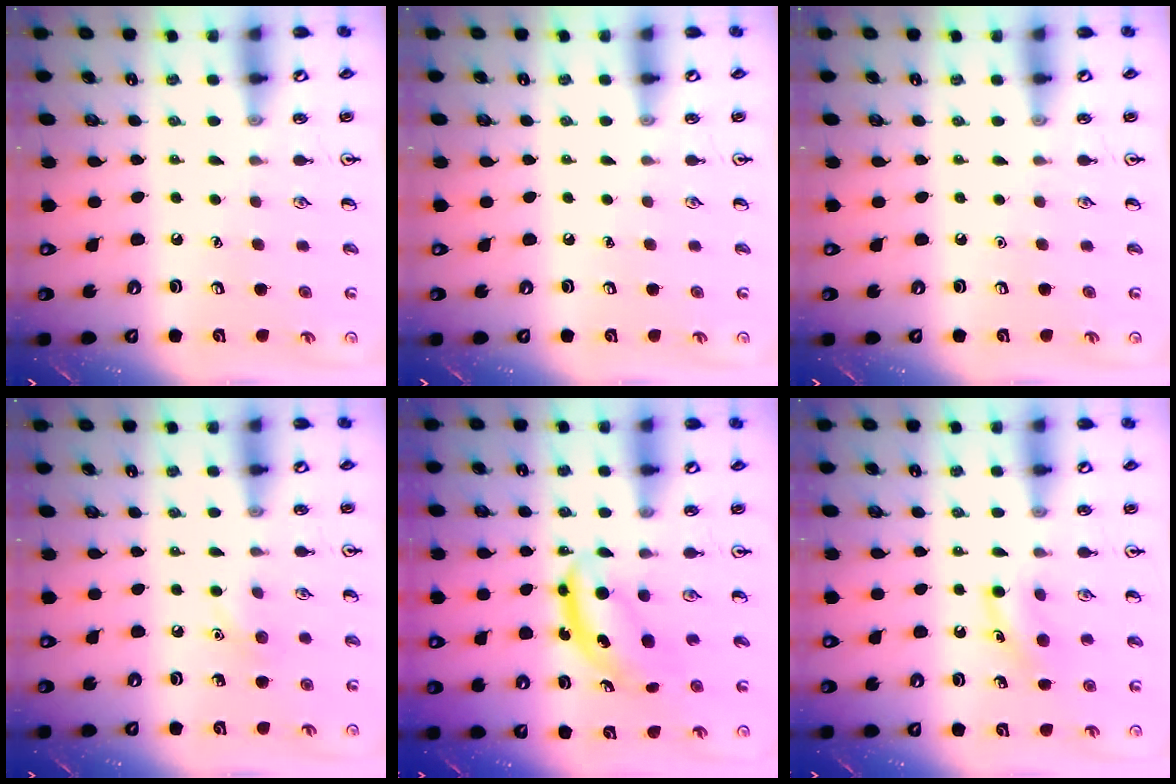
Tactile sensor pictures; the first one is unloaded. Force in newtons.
{"total": 0.0}
{"total": 0.0}
{"total": 6.1, "press": 5.9, "slide": 1.8}
{"total": 5.6, "press": 5.6, "slide": 0.5}
{"total": 6.8, "press": 6.6, "slide": 1.9}